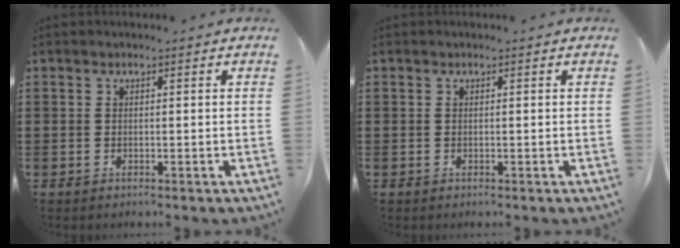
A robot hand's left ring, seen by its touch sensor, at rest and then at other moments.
{"total": 0.0}